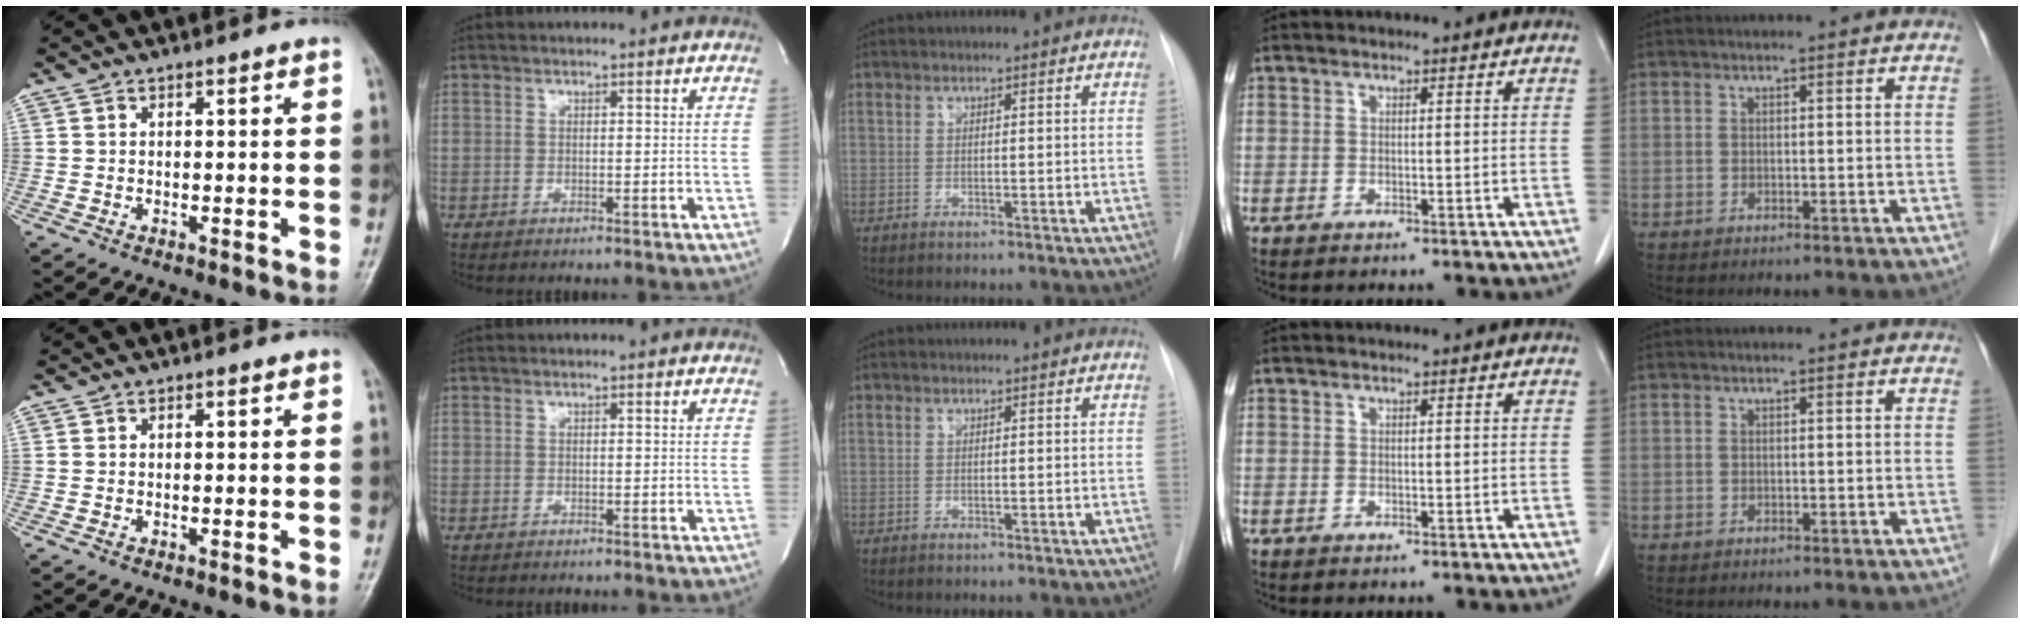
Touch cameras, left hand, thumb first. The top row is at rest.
{}